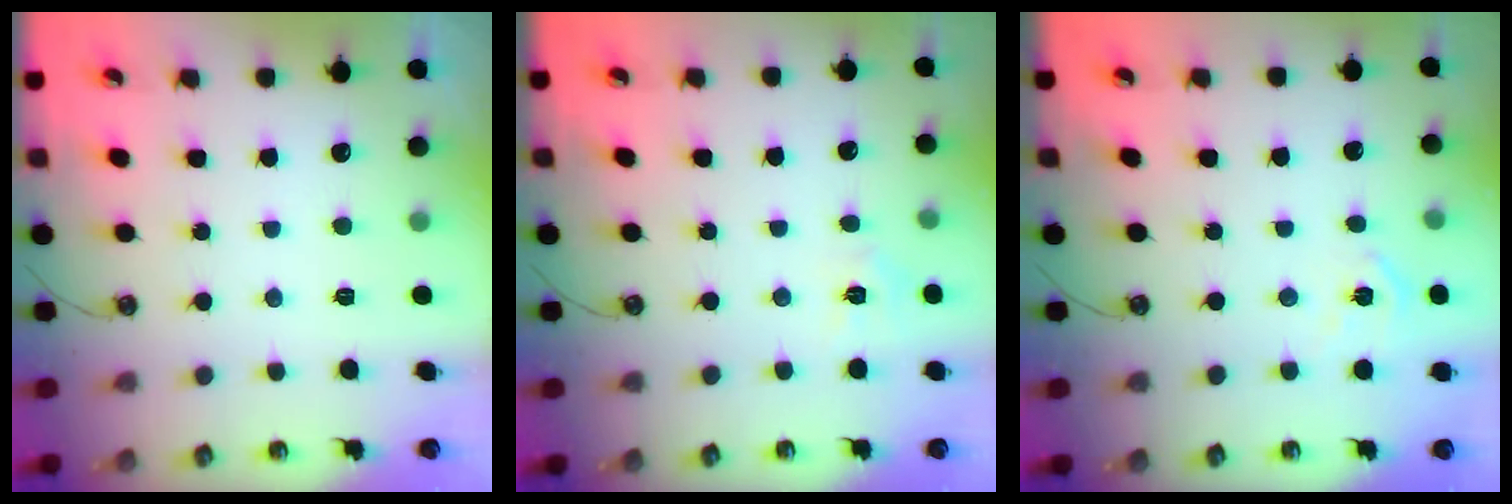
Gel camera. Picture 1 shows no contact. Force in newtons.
{"total": 4.6, "press": 4.6, "slide": 0.6}
{"total": 6.5, "press": 6.4, "slide": 0.7}